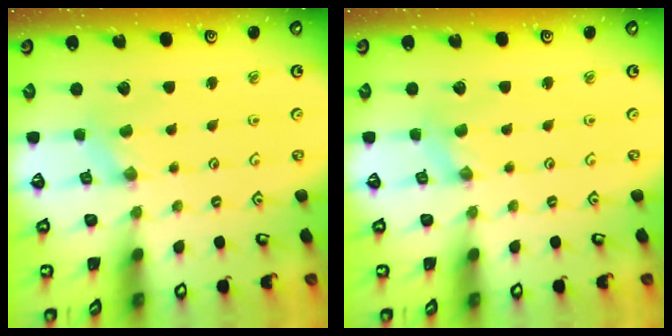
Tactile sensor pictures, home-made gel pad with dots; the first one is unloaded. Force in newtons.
{"total": 0.0}